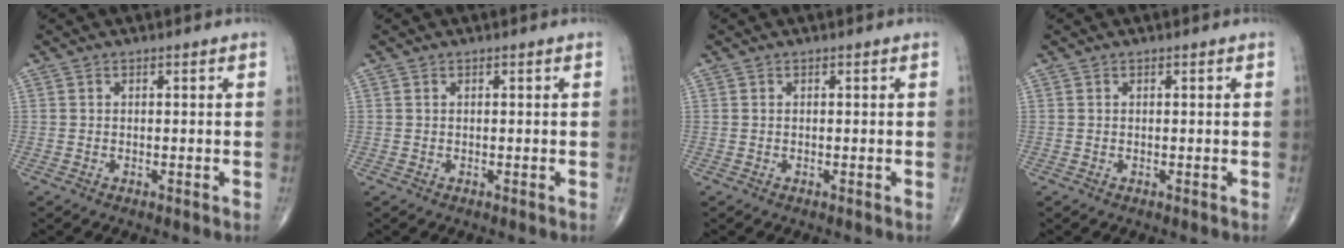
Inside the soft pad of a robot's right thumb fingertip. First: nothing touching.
{"total": 0.0}
{"total": 0.0}
{"total": 0.0}